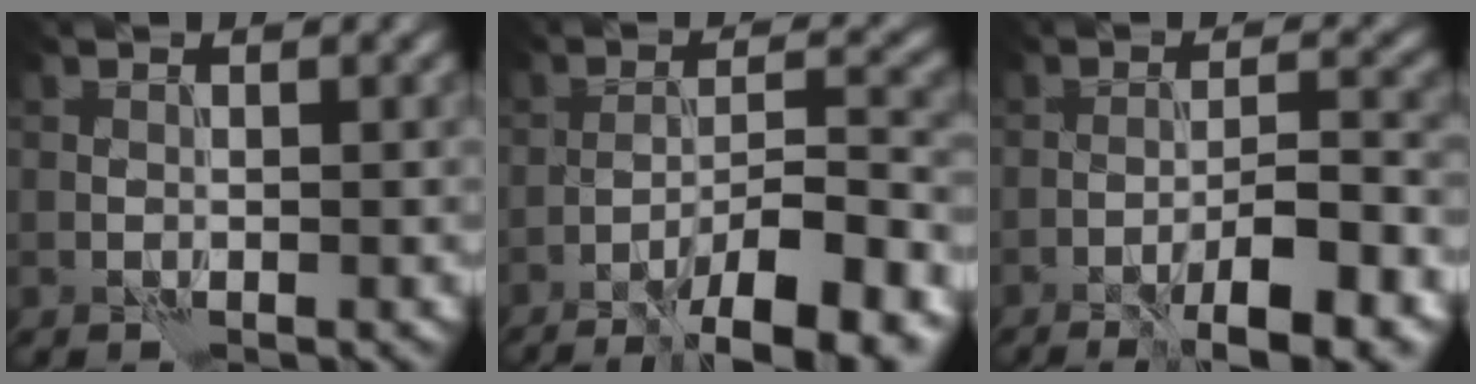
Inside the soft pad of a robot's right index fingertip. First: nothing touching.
{"total": 10.0, "force": [-6.7, 1.9, 7.2], "torque": [-0.105, 0.013, -0.101]}
{"total": 7.3, "force": [-4.2, 1.4, 5.9], "torque": [-0.085, 0.009, -0.062]}